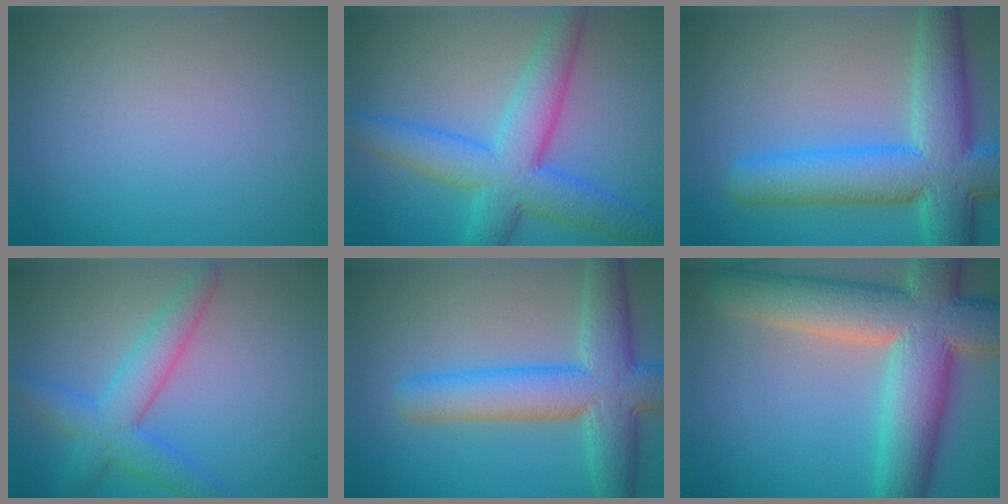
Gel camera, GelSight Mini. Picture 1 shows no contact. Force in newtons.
{"total": 7.3, "press": 7.3, "slide": 0.2}
{"total": 10.0, "press": 10.0, "slide": 0.3}
{"total": 4.6, "press": 4.6, "slide": 0.2}
{"total": 8.0, "press": 8.0, "slide": 0.5}
{"total": 12.5, "press": 12.5, "slide": 1.1}